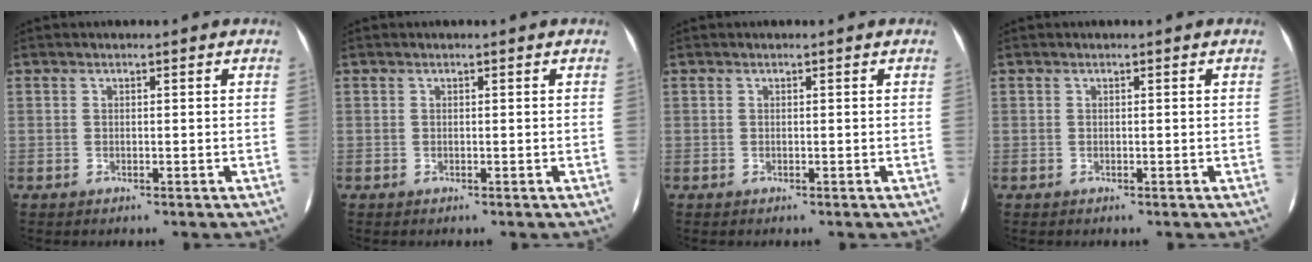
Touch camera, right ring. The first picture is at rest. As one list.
[{"total": 0.0}, {"total": 0.0}, {"total": 0.0}]